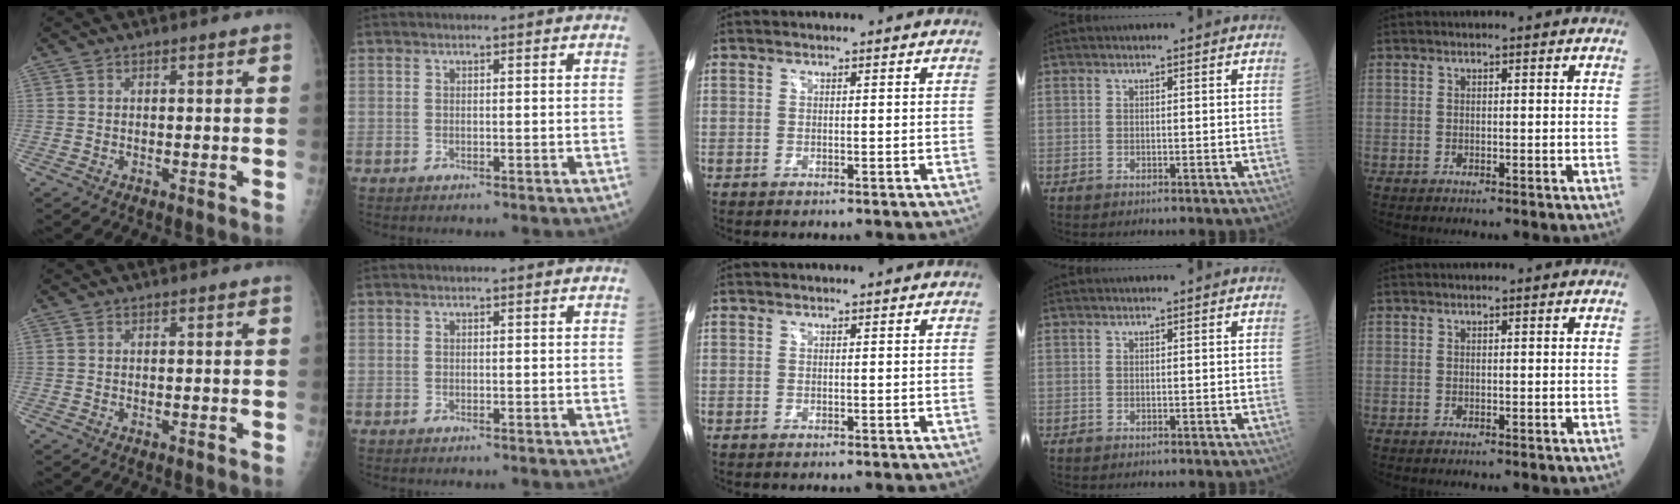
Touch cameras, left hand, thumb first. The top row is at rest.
{}